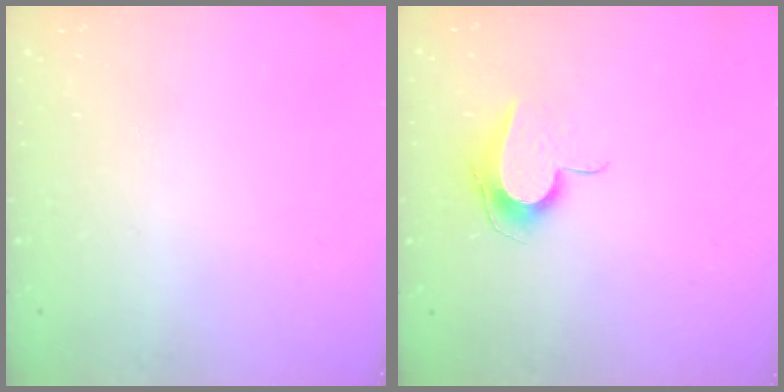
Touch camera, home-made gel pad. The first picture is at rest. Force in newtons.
{"total": 9.2, "press": 9.2, "slide": 0.8}